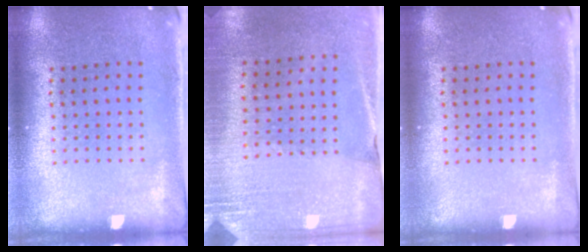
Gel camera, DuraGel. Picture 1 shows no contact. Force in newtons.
{"total": 2.6, "press": 2.4, "slide": 1.1}
{"total": 0.0}